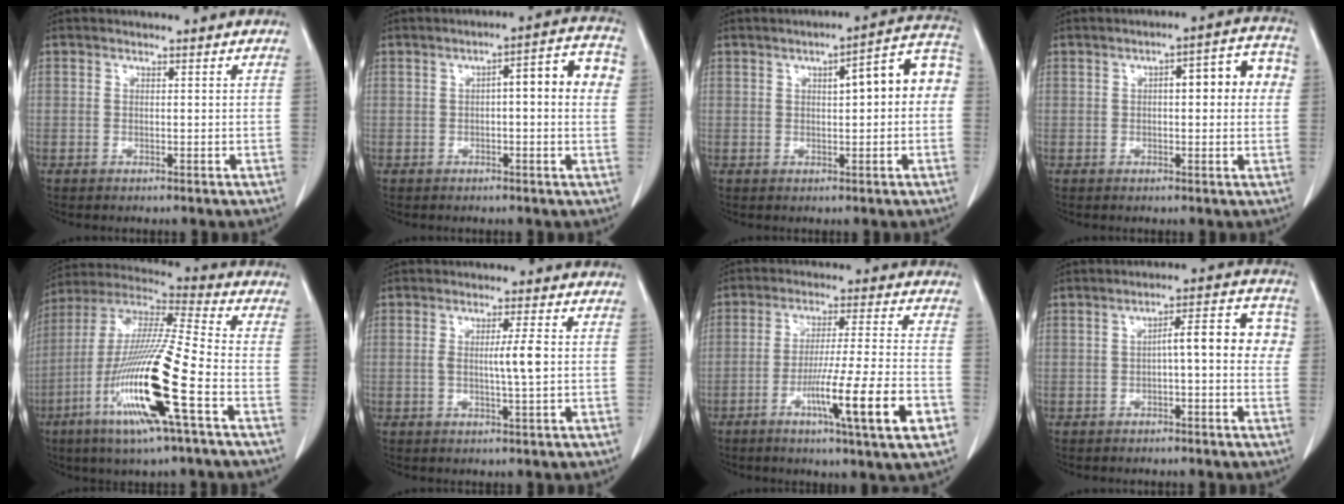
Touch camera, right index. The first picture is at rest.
{"total": 8.3, "force": [0.9, 1.6, 8.1], "torque": [-0.103, 0.030, 0.004]}
{"total": 9.6, "force": [1.3, 2.2, 9.3], "torque": [-0.120, 0.038, 0.012]}
{"total": 8.5, "force": [1.2, 2.3, 8.1], "torque": [-0.101, 0.032, 0.009]}
{"total": 19.6, "force": [-7.2, 0.4, 18.3], "torque": [-0.388, -0.030, -0.142]}
{"total": 4.1, "force": [0.1, -0.4, 4.1], "torque": [-0.071, -0.005, 0.000]}
{"total": 14.4, "force": [-5.9, -0.7, 13.2], "torque": [-0.221, -0.017, -0.094]}
{"total": 8.4, "force": [0.1, 2.1, 8.2], "torque": [-0.103, 0.039, -0.004]}